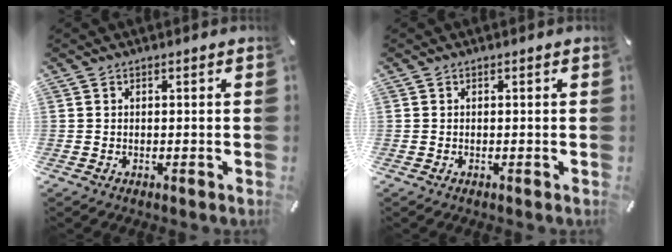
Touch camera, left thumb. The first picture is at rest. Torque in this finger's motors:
{"motor_torque": [-0.32, -0.18, 0.19, 0.00, -0.02]}